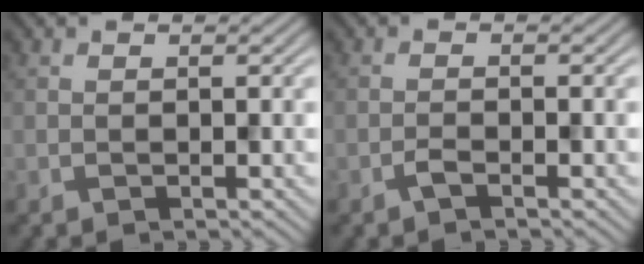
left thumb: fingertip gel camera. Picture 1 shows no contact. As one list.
[{"total": 1.2, "force": [-0.9, 0.1, 0.7], "torque": [-0.015, 0.003, -0.021]}]